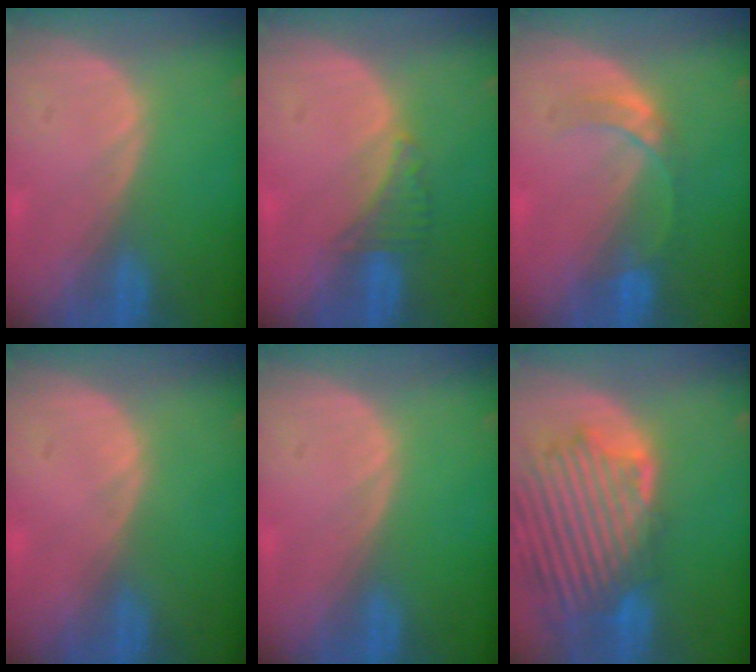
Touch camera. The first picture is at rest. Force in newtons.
{"total": 2.7, "press": 2.6, "slide": 0.7}
{"total": 3.3, "press": 3.3, "slide": 0.3}
{"total": 0.0}
{"total": 0.0}
{"total": 13.5, "press": 11.7, "slide": 6.8}